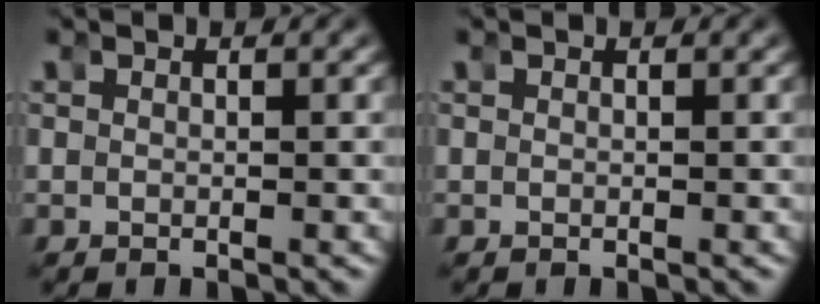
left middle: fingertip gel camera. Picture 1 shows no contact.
{"total": 0.0}